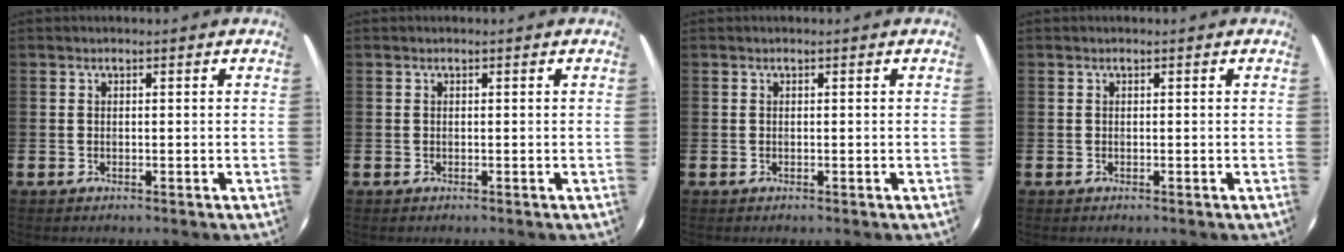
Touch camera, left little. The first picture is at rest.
{"total": 0.0}
{"total": 0.0}
{"total": 0.0}